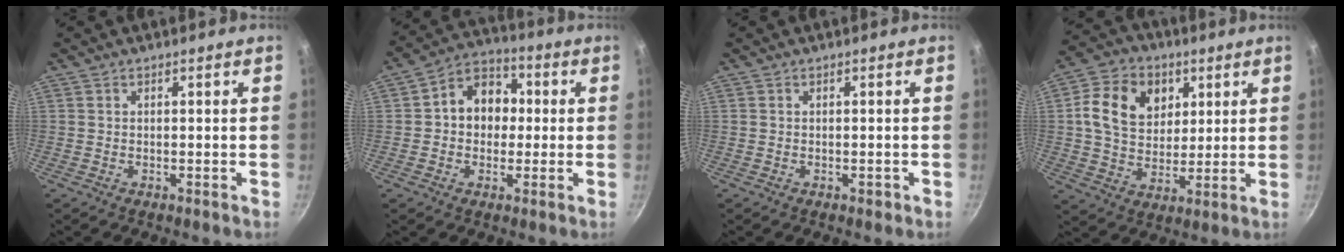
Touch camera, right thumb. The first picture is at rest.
{"total": 10.4, "force": [0.6, 8.4, 6.1], "torque": [-0.048, 0.024, -0.009]}
{"total": 0.9, "force": [-0.4, 0.5, 0.6], "torque": [-0.007, 0.003, -0.005]}
{"total": 13.9, "force": [4.2, 10.7, 7.8], "torque": [-0.112, -0.004, 0.064]}